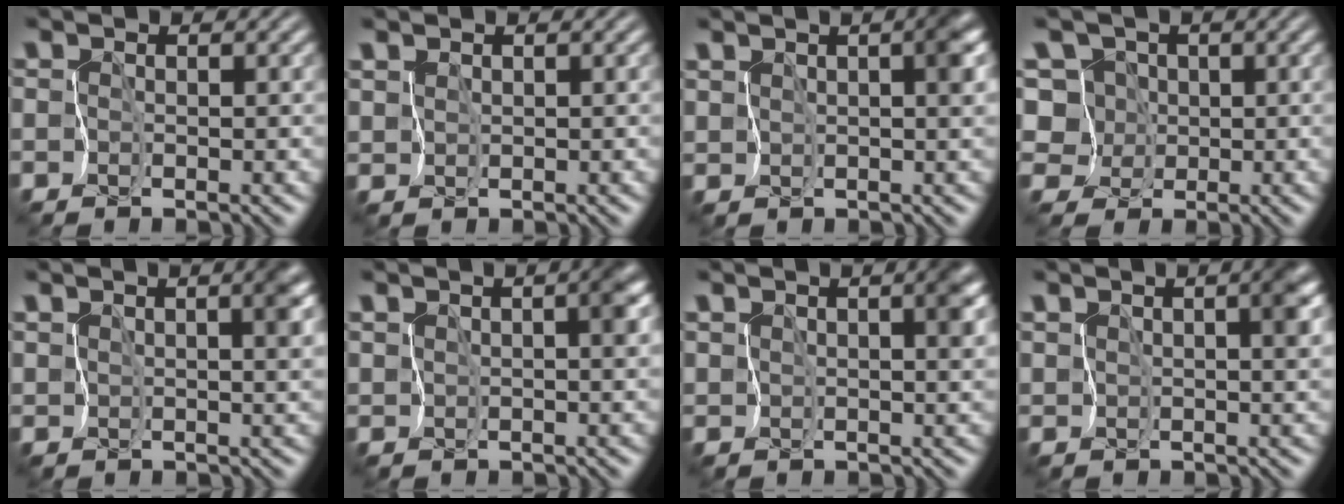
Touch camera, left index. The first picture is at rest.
{"total": 0.8, "force": [0.7, 0.3, 0.1], "torque": [-0.005, 0.000, 0.015]}
{"total": 4.0, "force": [1.1, 1.6, 3.5], "torque": [-0.049, 0.007, 0.016]}
{"total": 6.6, "force": [1.6, 5.8, 2.7], "torque": [-0.037, 0.032, -0.011]}
{"total": 4.3, "force": [1.6, 1.8, 3.6], "torque": [-0.050, 0.006, 0.026]}
{"total": 3.5, "force": [0.9, 1.4, 3.0], "torque": [-0.044, 0.007, 0.013]}
{"total": 4.3, "force": [1.6, 1.9, 3.6], "torque": [-0.051, 0.005, 0.026]}
{"total": 4.3, "force": [1.4, 1.8, 3.6], "torque": [-0.052, 0.007, 0.023]}